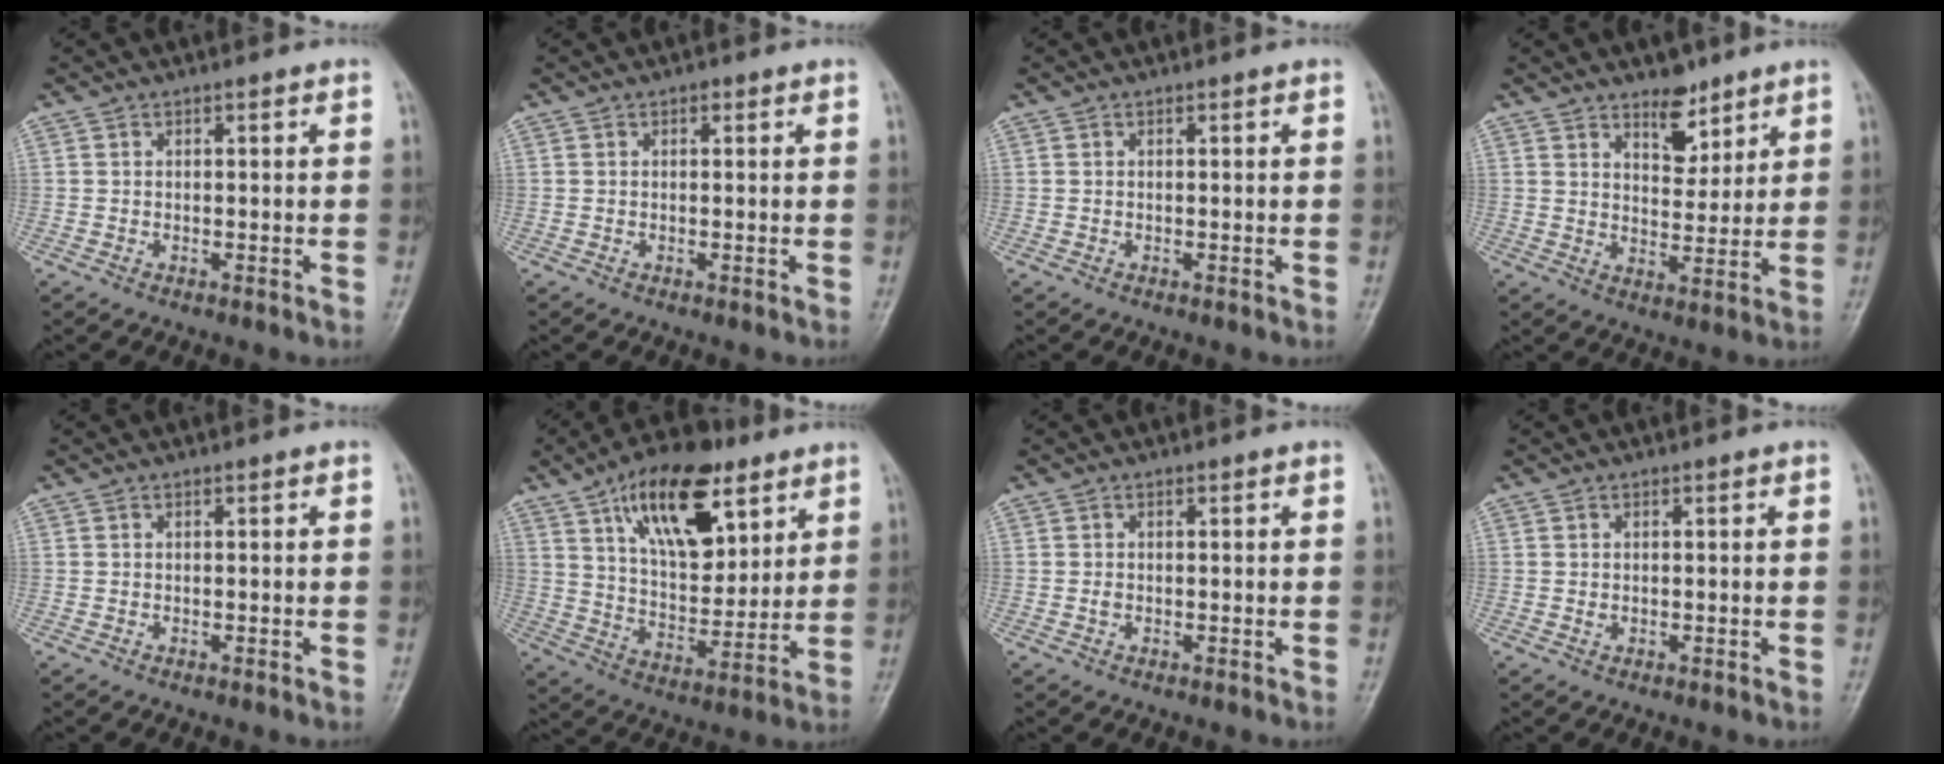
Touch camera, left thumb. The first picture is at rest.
{"total": 0.7, "force": [0.3, 0.5, 0.4], "torque": [0.001, 0.001, 0.002]}
{"total": 0.0}
{"total": 6.9, "force": [4.9, 3.5, 3.5], "torque": [-0.025, -0.036, 0.080]}
{"total": 0.0}
{"total": 19.7, "force": [10.1, 9.7, 13.8], "torque": [-0.179, -0.039, 0.174]}
{"total": 0.8, "force": [-0.1, 0.6, 0.5], "torque": [-0.006, 0.001, -0.003]}
{"total": 0.7, "force": [0.1, 0.6, 0.4], "torque": [-0.005, 0.000, 0.002]}